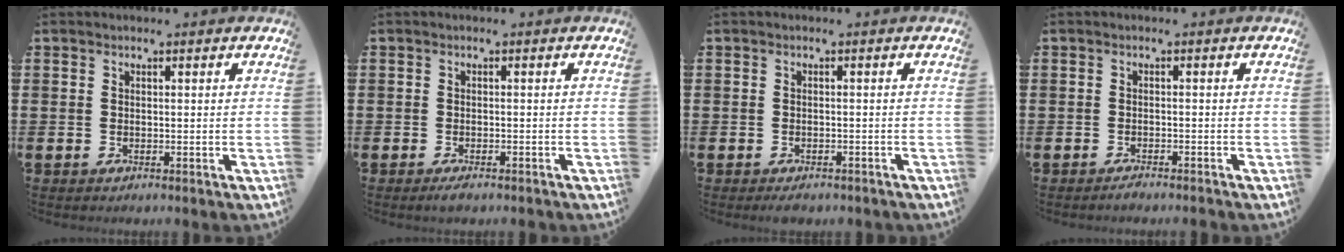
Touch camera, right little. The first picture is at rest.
{"total": 0.9, "force": [-0.5, 0.2, 0.7], "torque": [-0.005, -0.005, -0.012]}
{"total": 0.8, "force": [-0.7, 0.2, 0.2], "torque": [-0.006, -0.002, -0.014]}
{"total": 0.9, "force": [-0.9, 0.0, 0.3], "torque": [-0.008, -0.001, -0.017]}